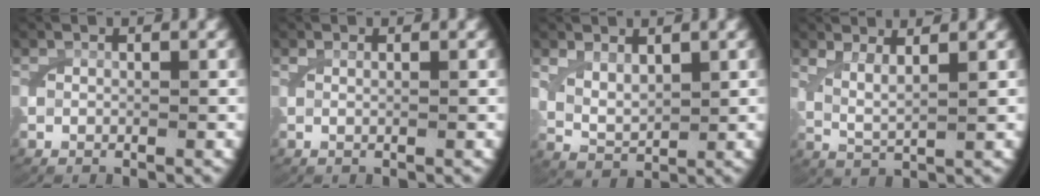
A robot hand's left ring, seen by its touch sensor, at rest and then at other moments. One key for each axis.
{"total": 0.8, "fx": 0.4, "fy": -0.1, "fz": 0.7, "tx": -0.016, "ty": -0.003, "tz": 0.009}
{"total": 3.3, "fx": 1.1, "fy": 2.3, "fz": 2.1, "tx": -0.053, "ty": -0.015, "tz": 0.028}
{"total": 3.6, "fx": 1.5, "fy": 1.6, "fz": 2.8, "tx": -0.058, "ty": -0.011, "tz": 0.030}